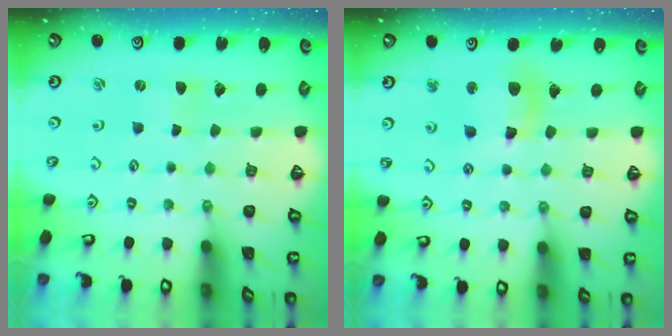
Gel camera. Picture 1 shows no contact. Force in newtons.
{"total": 11.6, "press": 11.4, "slide": 2.0}